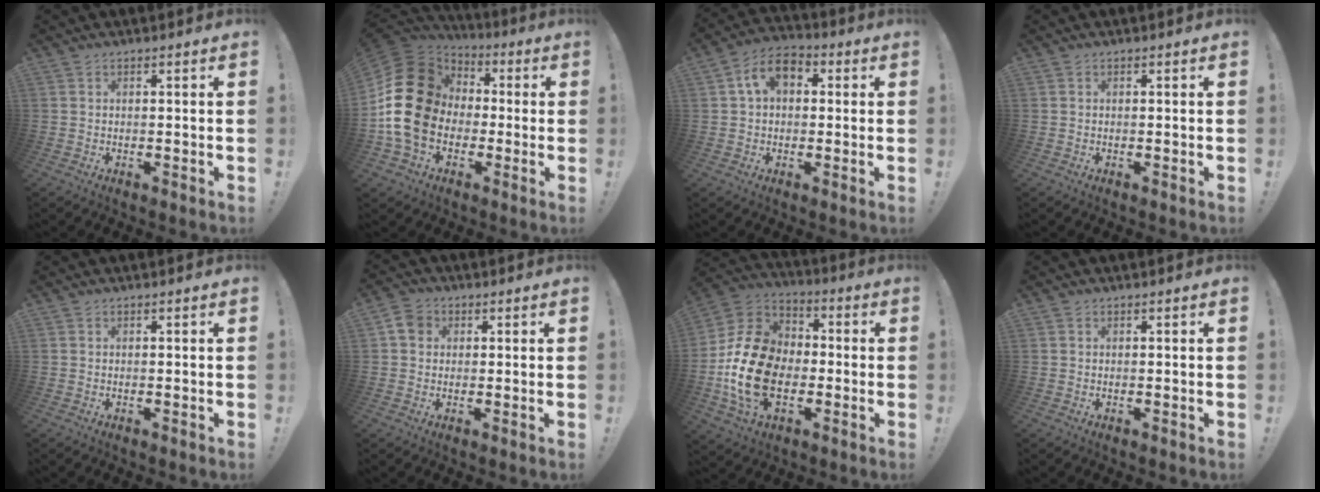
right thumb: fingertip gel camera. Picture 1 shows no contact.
{"total": 22.8, "force": [-0.6, 18.1, 13.9], "torque": [-0.256, 0.016, 0.011]}
{"total": 9.6, "force": [2.4, 6.6, 6.5], "torque": [-0.108, 0.016, 0.049]}
{"total": 0.0}
{"total": 0.0}
{"total": 5.2, "force": [1.4, 4.4, 2.4], "torque": [-0.037, 0.007, 0.029]}
{"total": 21.7, "force": [-4.5, 15.2, 14.8], "torque": [-0.277, 0.035, -0.064]}
{"total": 0.0}